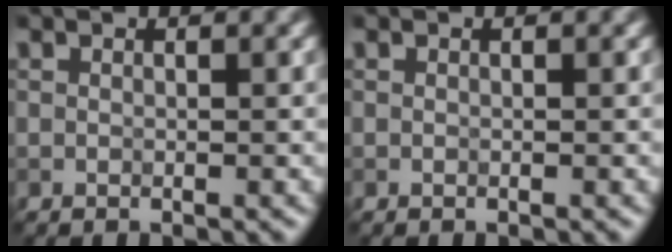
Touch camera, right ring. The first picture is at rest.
{"total": 0.0}